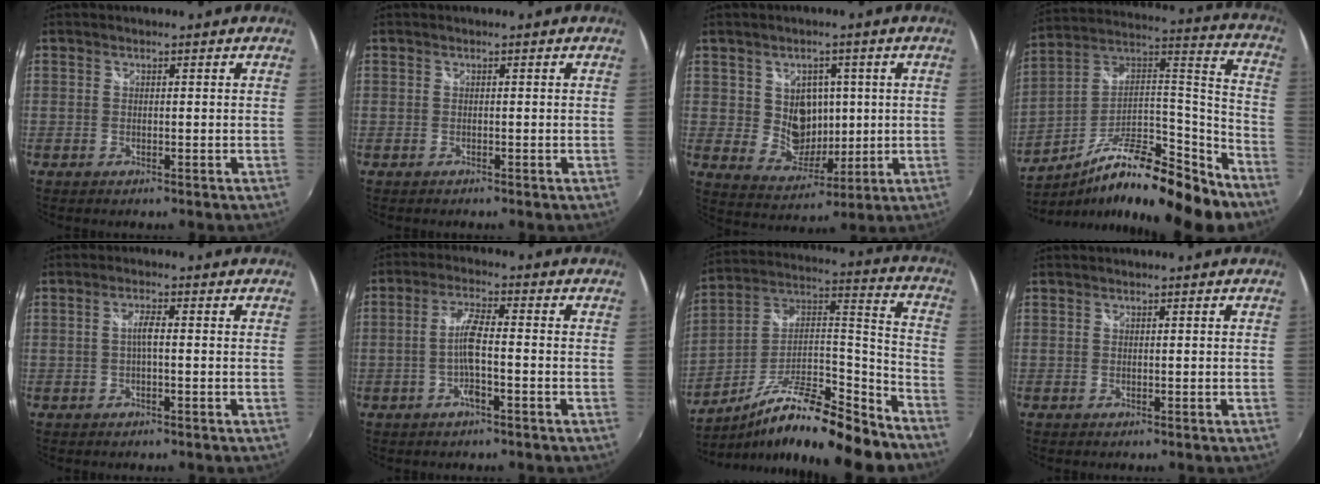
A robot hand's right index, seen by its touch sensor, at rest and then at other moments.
{"total": 0.7, "force": [-0.4, 0.5, -0.1], "torque": [-0.001, -0.001, -0.008]}
{"total": 8.3, "force": [1.2, 7.2, 3.9], "torque": [-0.070, 0.000, 0.039]}
{"total": 22.1, "force": [-14.7, 5.5, 15.6], "torque": [-0.246, 0.008, -0.255]}
{"total": 2.2, "force": [-0.2, 0.3, 2.2], "torque": [-0.043, 0.005, -0.005]}
{"total": 5.4, "force": [-1.9, 0.6, 5.0], "torque": [-0.099, 0.001, -0.036]}
{"total": 19.9, "force": [-14.6, 4.2, 12.9], "torque": [-0.210, 0.009, -0.250]}
{"total": 0.0}